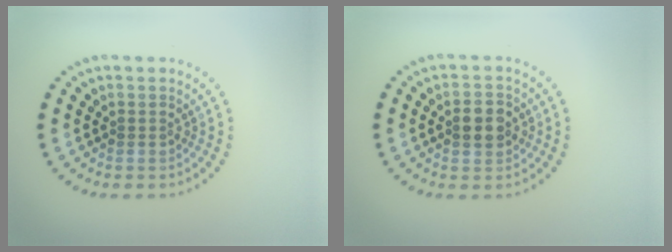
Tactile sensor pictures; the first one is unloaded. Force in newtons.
{"total": 2.7, "press": 2.7, "slide": 0.1}